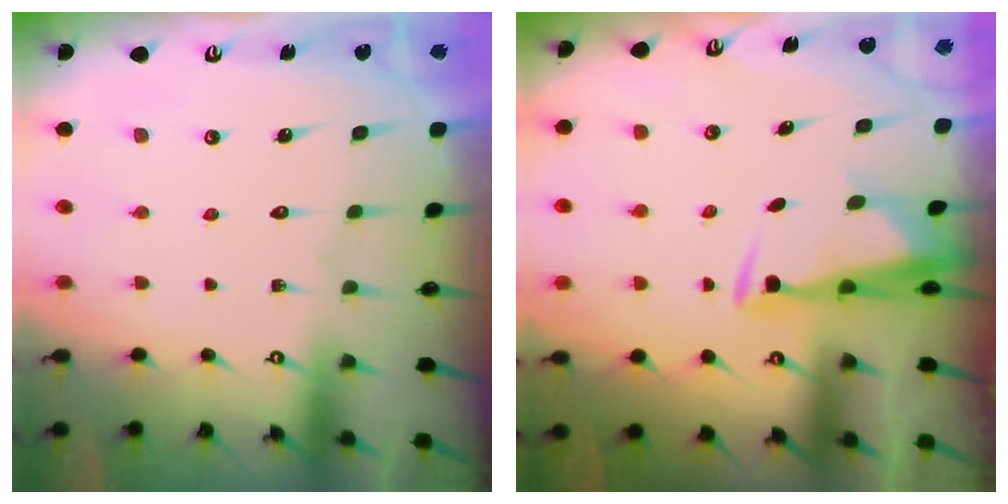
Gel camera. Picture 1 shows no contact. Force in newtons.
{"total": 3.4, "press": 3.3, "slide": 0.8}